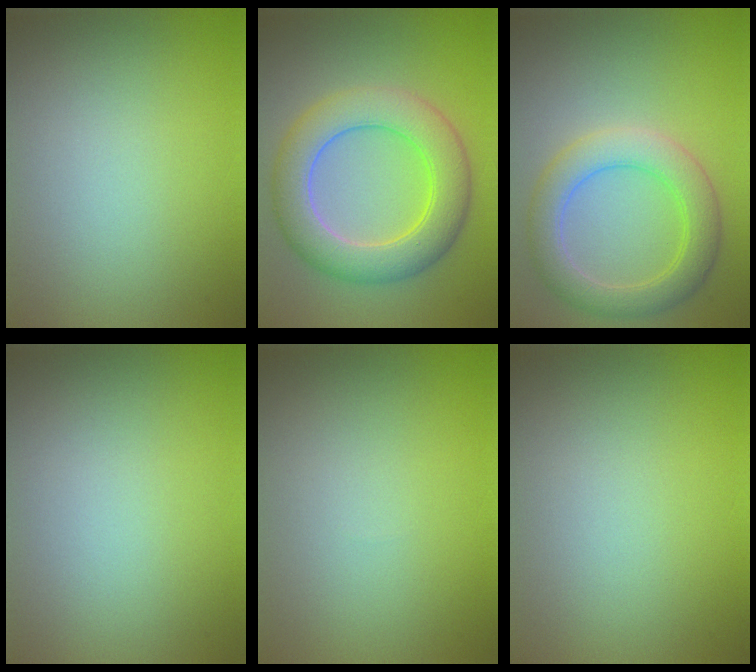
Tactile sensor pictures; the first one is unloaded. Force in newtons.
{"total": 7.0, "press": 7.0, "slide": 0.4}
{"total": 4.8, "press": 4.8, "slide": 0.2}
{"total": 0.0}
{"total": 0.0}
{"total": 0.0}